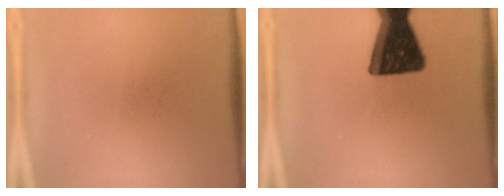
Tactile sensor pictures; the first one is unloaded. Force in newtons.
{"total": 17.6}